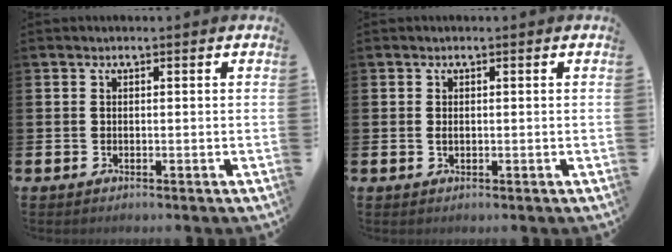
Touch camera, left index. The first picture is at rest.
{"total": 0.6, "force": [0.0, 0.3, 0.5], "torque": [-0.013, 0.004, 0.000]}